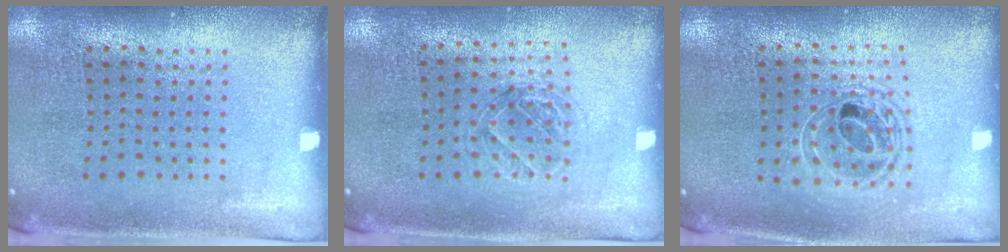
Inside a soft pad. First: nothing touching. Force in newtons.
{"total": 1.1, "press": 1.1, "slide": 0.4}
{"total": 1.6, "press": 1.4, "slide": 0.8}